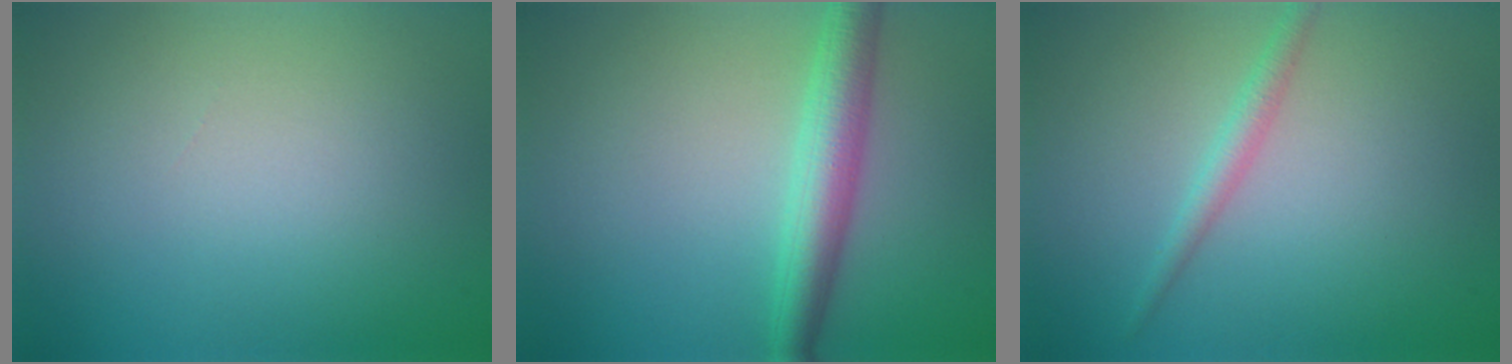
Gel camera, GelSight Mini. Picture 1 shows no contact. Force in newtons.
{"total": 4.0, "press": 4.0, "slide": 0.1}
{"total": 1.6, "press": 1.6, "slide": 0.0}